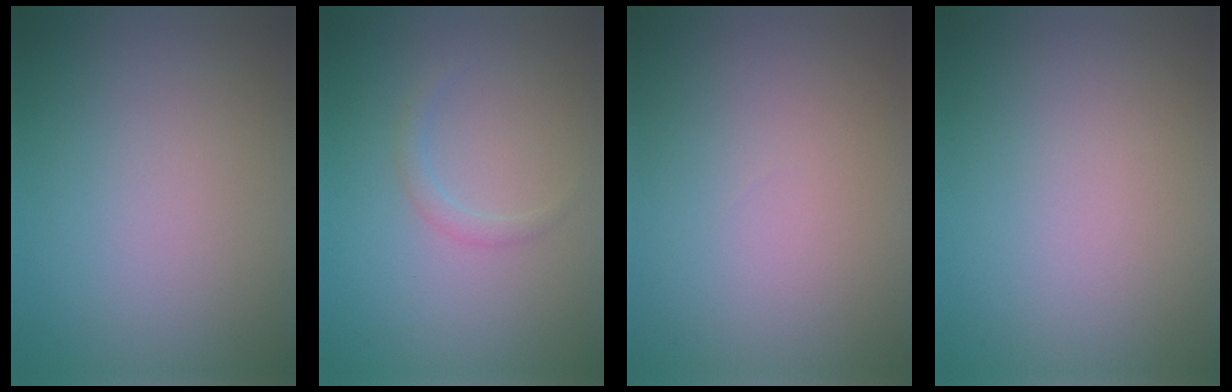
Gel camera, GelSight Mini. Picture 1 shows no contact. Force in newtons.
{"total": 1.0, "press": 1.0, "slide": 0.1}
{"total": 0.0}
{"total": 0.0}